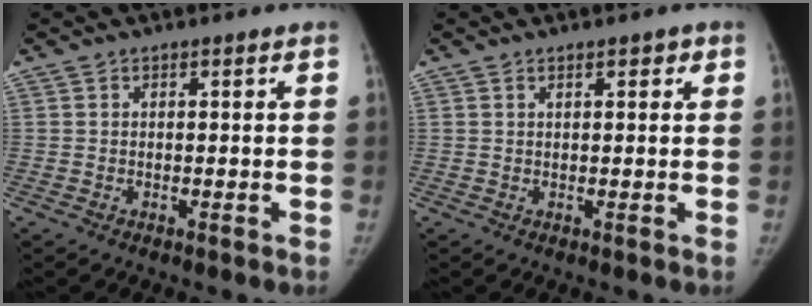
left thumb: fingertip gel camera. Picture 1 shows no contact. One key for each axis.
{"total": 1.8, "fx": 1.0, "fy": 0.8, "fz": 1.3, "tx": -0.010, "ty": -0.002, "tz": 0.012}